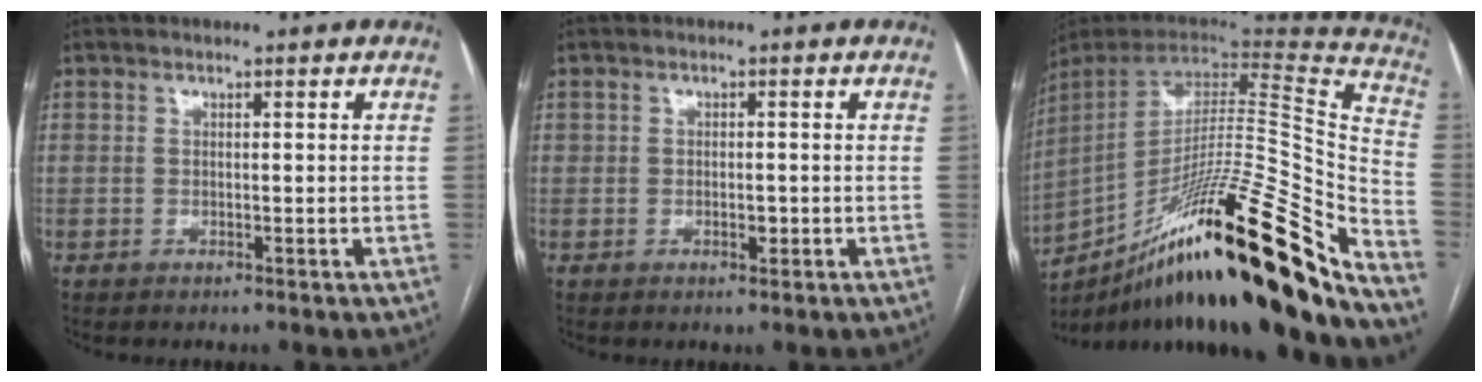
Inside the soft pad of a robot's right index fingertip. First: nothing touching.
{"total": 1.5, "force": [-0.4, 0.8, 1.2], "torque": [-0.015, 0.002, -0.001]}
{"total": 37.9, "force": [-24.2, 3.2, 29.0], "torque": [-0.387, -0.036, -0.378]}